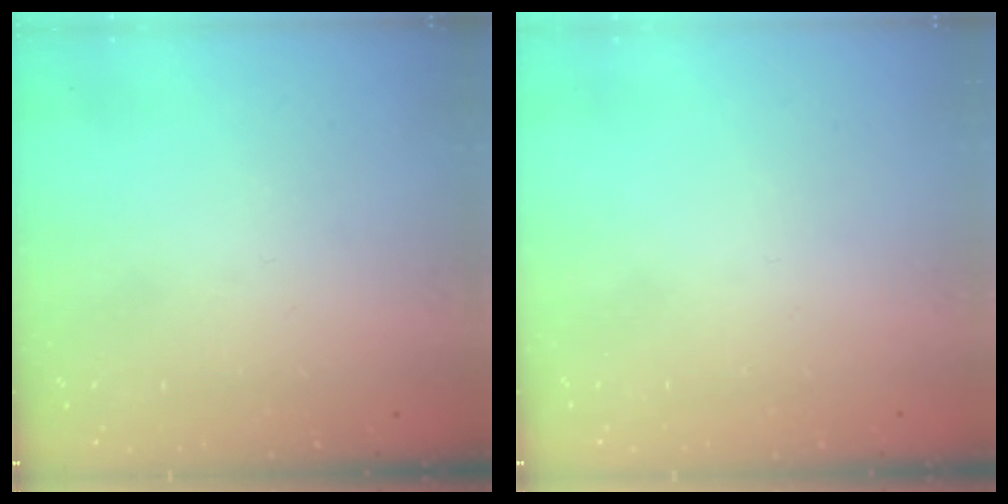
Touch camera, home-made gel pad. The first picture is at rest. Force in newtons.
{"total": 1.5, "press": 1.5, "slide": 0.1}